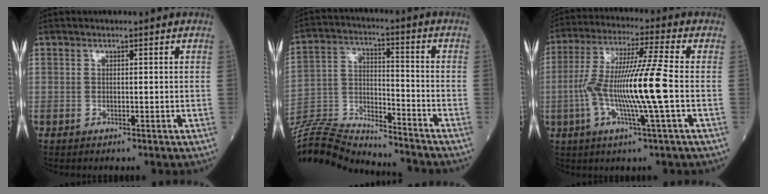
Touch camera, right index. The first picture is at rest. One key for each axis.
{"total": 18.9, "fx": -18.2, "fy": 2.3, "fz": 4.6, "tx": -0.107, "ty": 0.017, "tz": -0.299}
{"total": 13.1, "fx": -2.0, "fy": -1.0, "fz": 12.9, "tx": -0.249, "ty": 0.001, "tz": -0.045}